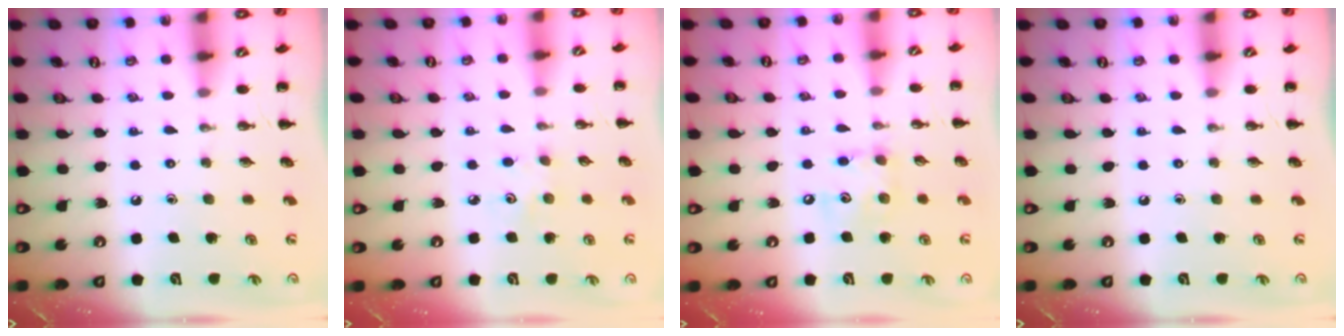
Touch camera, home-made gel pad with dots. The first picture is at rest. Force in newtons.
{"total": 2.9, "press": 2.8, "slide": 0.8}
{"total": 7.6, "press": 7.6, "slide": 0.6}
{"total": 0.0}